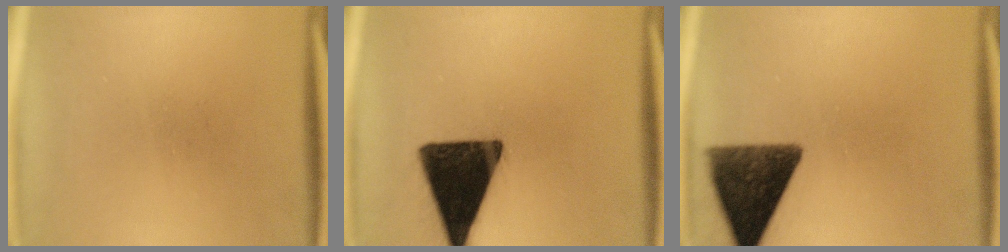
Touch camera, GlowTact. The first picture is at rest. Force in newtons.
{"total": 17.3}
{"total": 12.3}